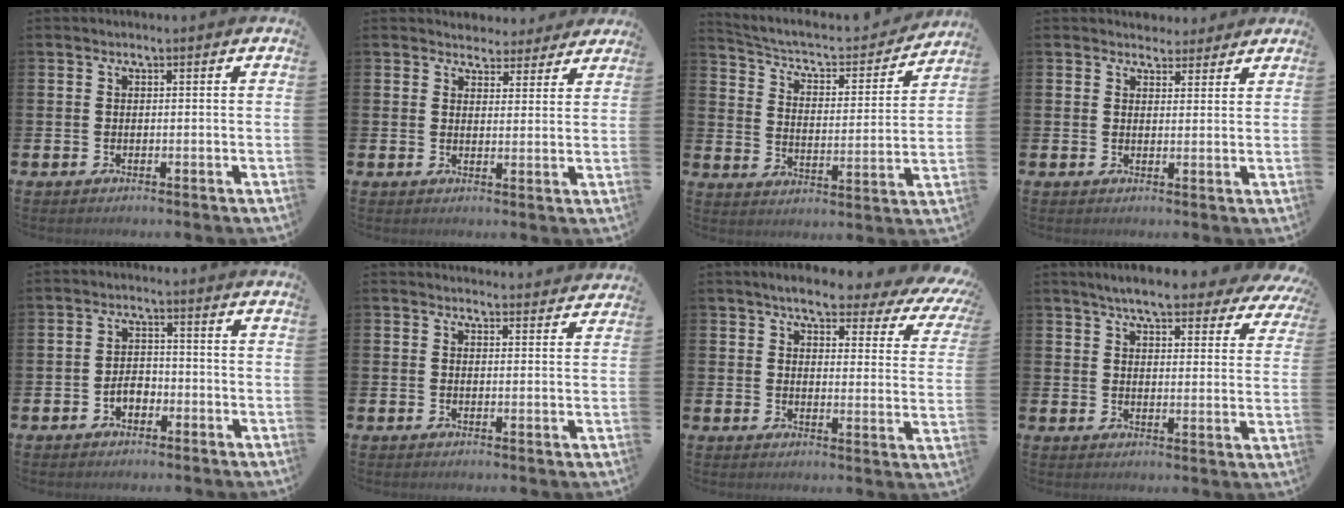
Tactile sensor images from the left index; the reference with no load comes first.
{"total": 4.0, "force": [3.6, 1.6, 0.0], "torque": [-0.006, -0.022, 0.065]}
{"total": 5.2, "force": [4.6, 1.7, 1.9], "torque": [-0.068, -0.036, 0.069]}
{"total": 3.3, "force": [3.0, 1.2, -0.3], "torque": [0.004, -0.012, 0.056]}
{"total": 2.7, "force": [-1.3, 1.8, 1.5], "torque": [-0.021, 0.000, -0.030]}
{"total": 2.8, "force": [2.7, 0.3, -0.2], "torque": [0.006, -0.021, 0.048]}
{"total": 6.0, "force": [5.0, 1.5, 2.9], "torque": [-0.055, -0.038, 0.077]}
{"total": 6.9, "force": [6.2, 1.1, 2.7], "torque": [-0.061, -0.032, 0.106]}